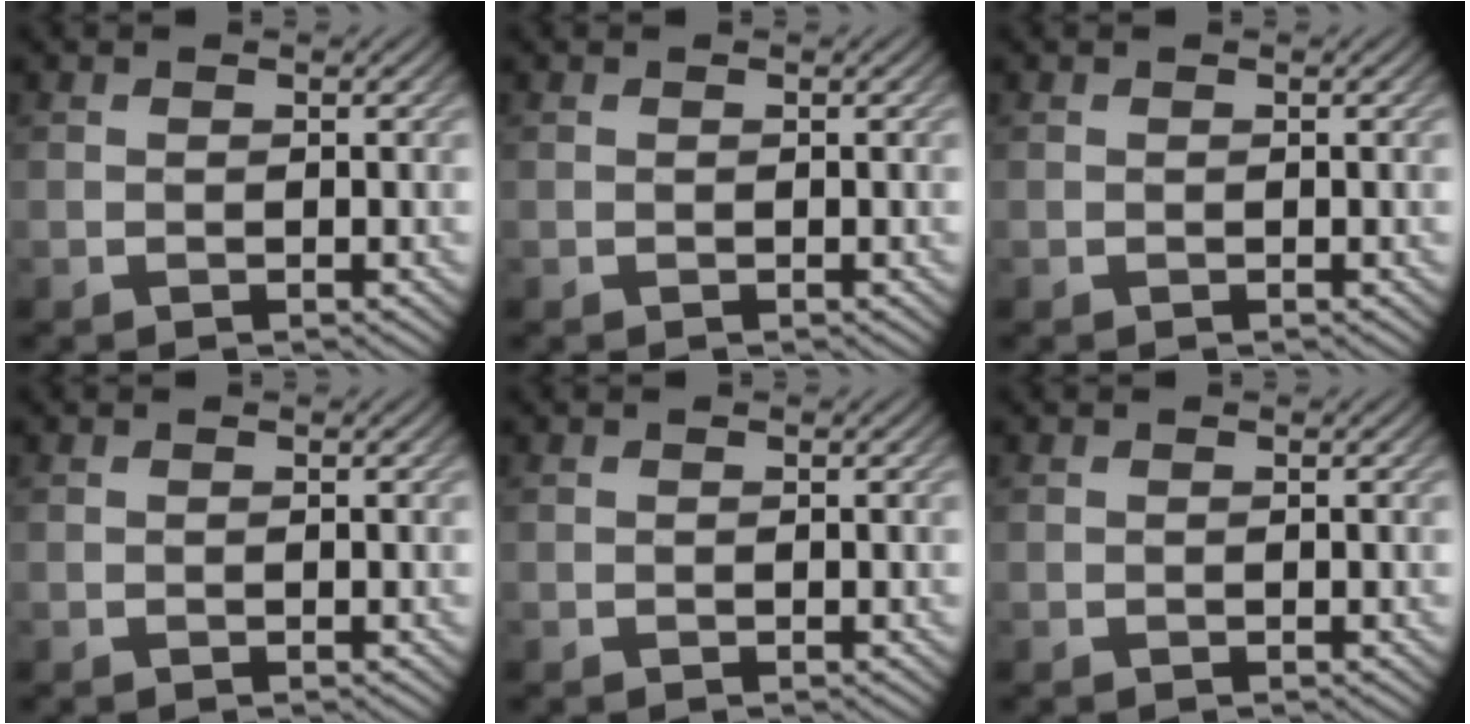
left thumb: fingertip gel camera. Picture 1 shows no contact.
{"total": 0.0}
{"total": 0.0}
{"total": 0.0}
{"total": 0.0}
{"total": 0.0}